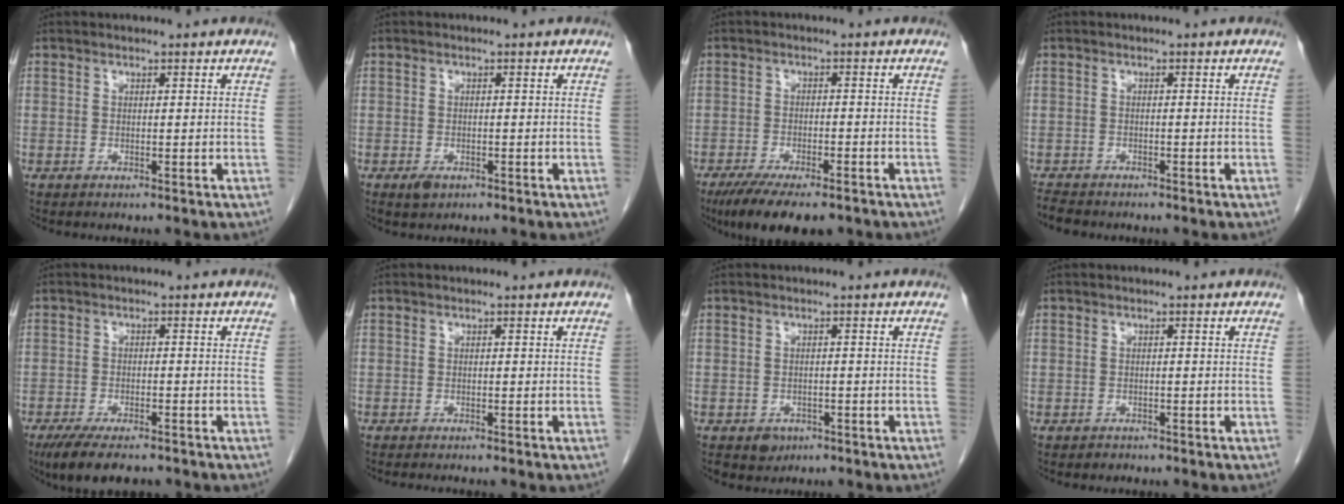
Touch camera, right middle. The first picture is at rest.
{"total": 1.8, "force": [-1.0, 1.1, 1.0], "torque": [-0.021, 0.000, -0.009]}
{"total": 10.6, "force": [-7.9, 2.9, 6.4], "torque": [-0.097, -0.015, -0.120]}
{"total": 3.2, "force": [-2.9, 0.9, 0.9], "torque": [-0.017, -0.009, -0.046]}
{"total": 8.1, "force": [-6.3, 2.4, 4.5], "torque": [-0.075, -0.014, -0.098]}
{"total": 1.6, "force": [-1.4, -0.1, 0.7], "torque": [-0.011, -0.002, -0.019]}
{"total": 2.5, "force": [-1.4, 2.0, 0.8], "torque": [-0.011, 0.004, -0.014]}
{"total": 0.8, "force": [-0.7, 0.5, -0.1], "torque": [-0.008, 0.000, -0.012]}